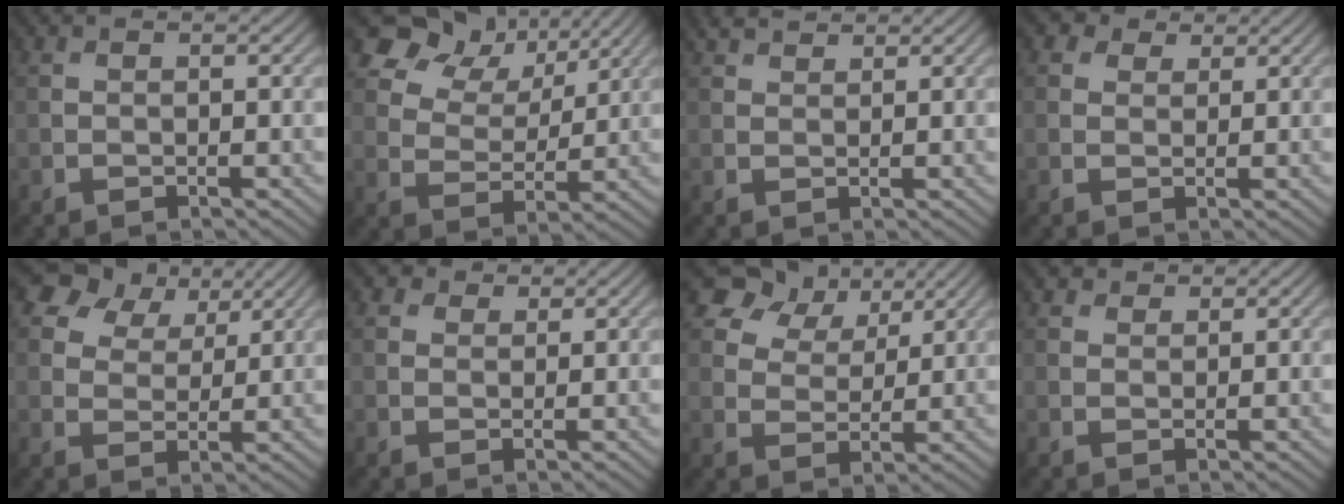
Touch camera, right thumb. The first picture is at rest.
{"total": 10.3, "force": [6.7, 6.2, 4.8], "torque": [-0.106, -0.002, 0.118]}
{"total": 2.2, "force": [1.9, 0.6, 0.7], "torque": [-0.020, 0.005, 0.042]}
{"total": 3.4, "force": [2.2, 2.1, 1.4], "torque": [-0.030, -0.002, 0.038]}
{"total": 9.2, "force": [6.2, 5.6, 3.8], "torque": [-0.096, 0.004, 0.118]}
{"total": 2.3, "force": [1.5, 1.5, 0.8], "torque": [-0.017, 0.004, 0.022]}
{"total": 8.2, "force": [5.6, 4.9, 3.5], "torque": [-0.072, -0.001, 0.110]}
{"total": 1.7, "force": [1.3, 1.0, 0.4], "torque": [-0.007, 0.002, 0.026]}